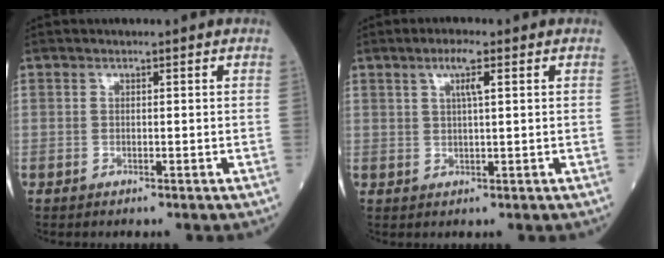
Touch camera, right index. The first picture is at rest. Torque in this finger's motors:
{"motor_torque": [0.51, 0.45, 0.24, 0.07]}